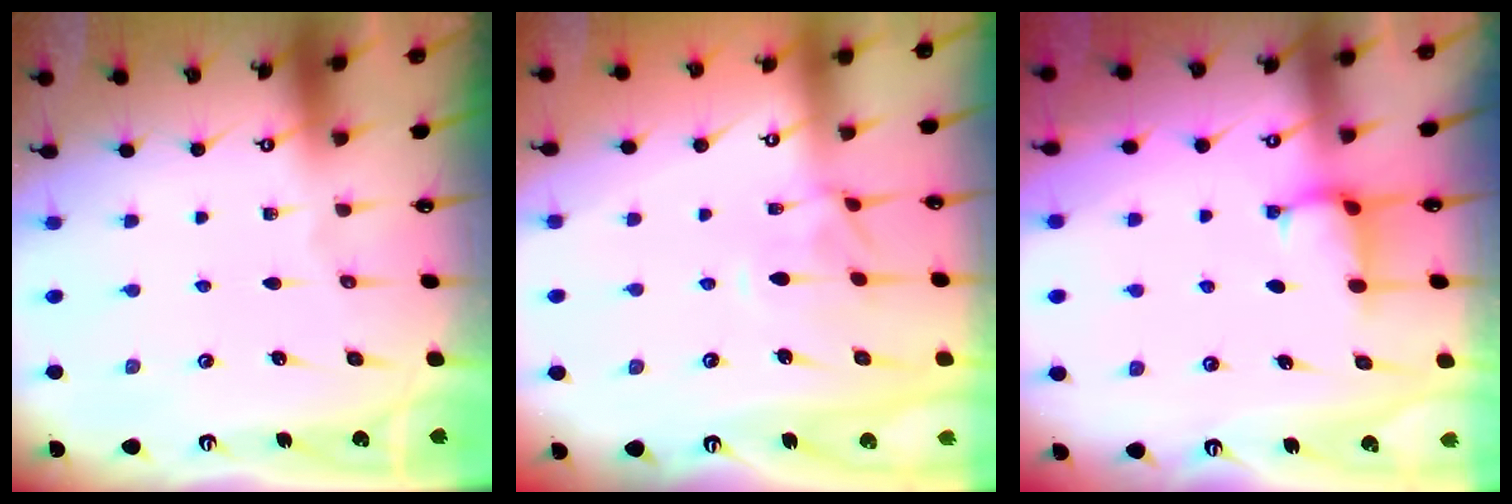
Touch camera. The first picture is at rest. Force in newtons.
{"total": 1.3, "press": 0.9, "slide": 0.9}
{"total": 2.5, "press": 2.5, "slide": 0.4}